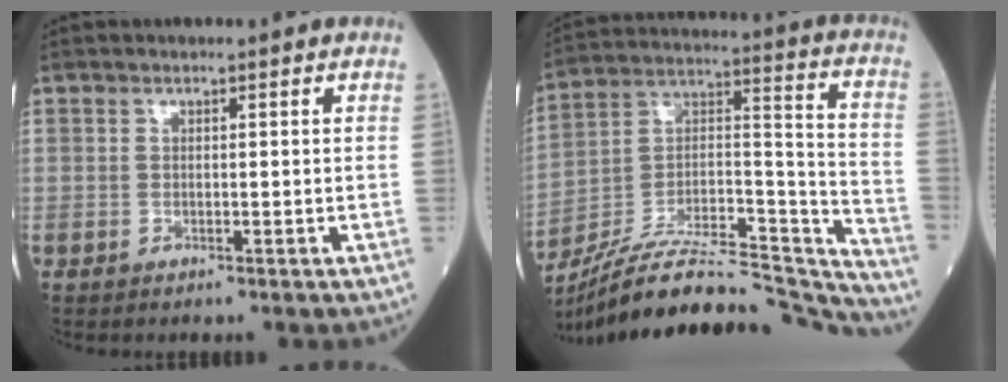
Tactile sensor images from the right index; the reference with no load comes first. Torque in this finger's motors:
{"motor_torque": [0.15, -1.99, 0.22, 0.05]}